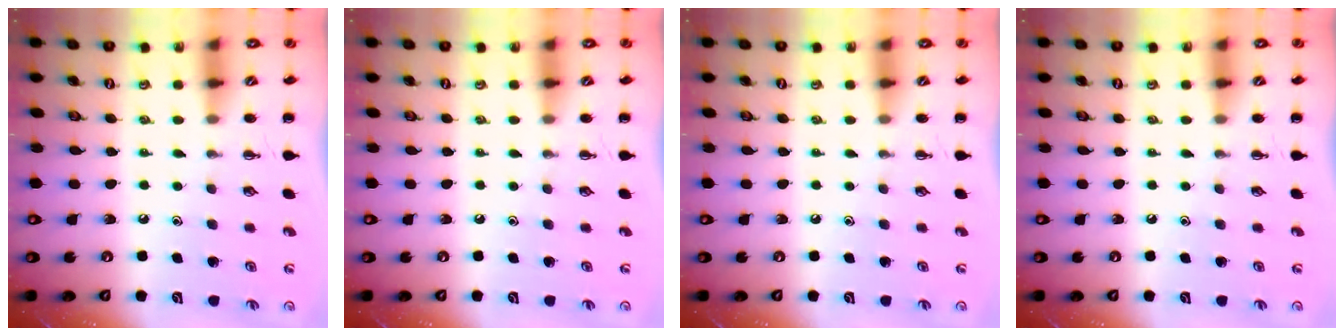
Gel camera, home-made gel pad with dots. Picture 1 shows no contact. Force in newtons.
{"total": 0.0}
{"total": 0.0}
{"total": 0.0}